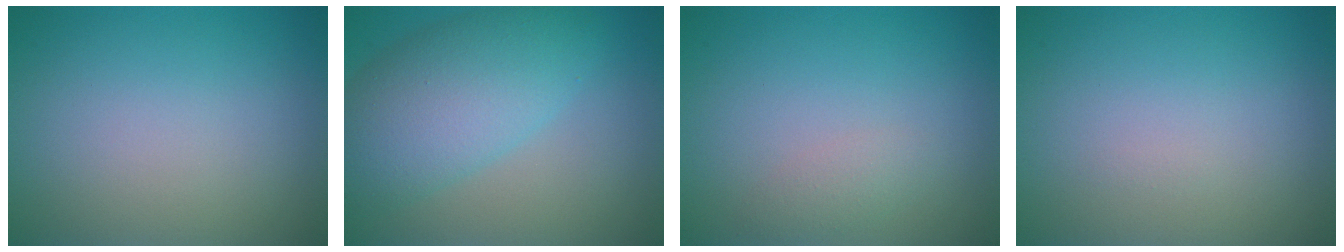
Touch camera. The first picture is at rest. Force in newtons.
{"total": 7.2, "press": 7.2, "slide": 0.2}
{"total": 1.1, "press": 1.1, "slide": 0.0}
{"total": 0.0}